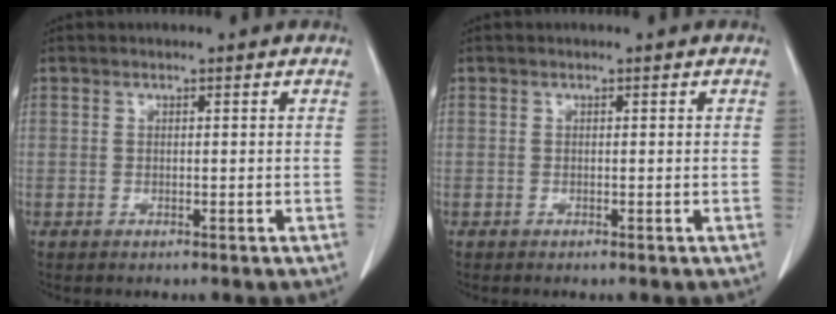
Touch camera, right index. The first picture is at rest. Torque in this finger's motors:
{"motor_torque": [-0.07, 0.01, -0.20, -0.02]}